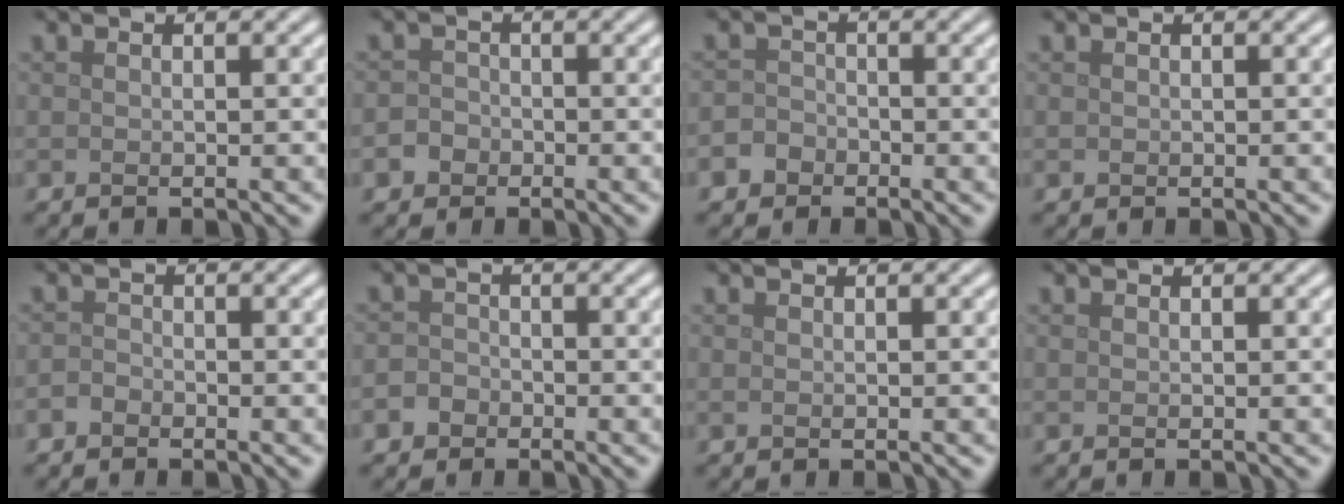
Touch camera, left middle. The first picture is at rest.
{"total": 2.0, "force": [-0.9, 1.7, 0.4], "torque": [0.008, 0.006, -0.023]}
{"total": 2.3, "force": [-1.3, 1.8, 0.5], "torque": [0.010, 0.005, -0.029]}
{"total": 0.0}
{"total": 1.0, "force": [-0.7, 0.6, 0.2], "torque": [-0.004, 0.002, -0.017]}
{"total": 1.7, "force": [-0.9, 1.4, 0.4], "torque": [0.008, 0.005, -0.021]}
{"total": 0.0}
{"total": 0.0}